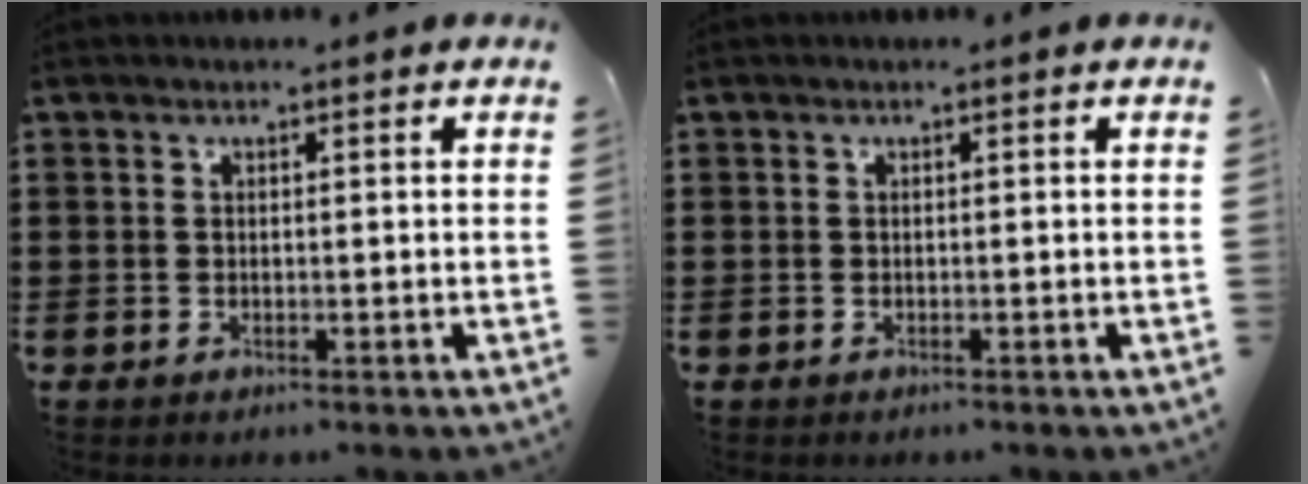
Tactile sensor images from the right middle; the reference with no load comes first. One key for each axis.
{"total": 0.0}